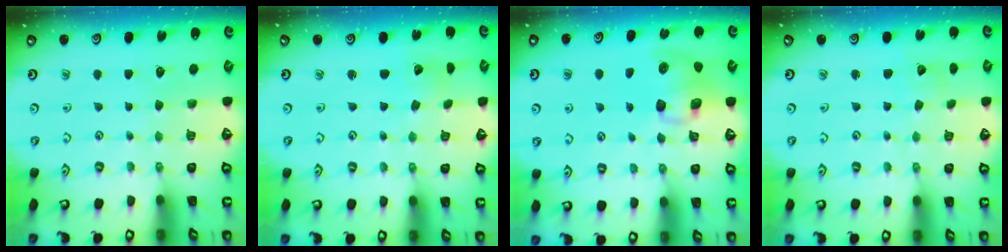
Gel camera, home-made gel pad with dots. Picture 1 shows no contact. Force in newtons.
{"total": 1.8, "press": 1.8, "slide": 0.1}
{"total": 9.2, "press": 9.1, "slide": 1.4}
{"total": 2.9, "press": 2.9, "slide": 0.3}